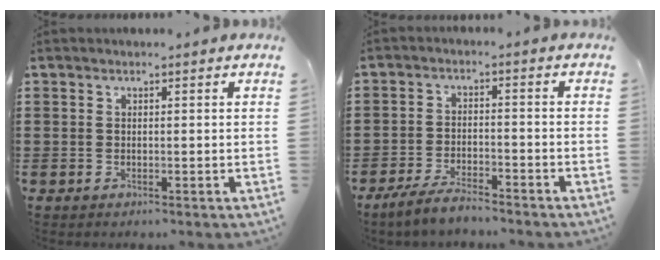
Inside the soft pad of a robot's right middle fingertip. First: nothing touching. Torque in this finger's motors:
{"motor_torque": [2.14, 0.00, 0.06, 0.07]}